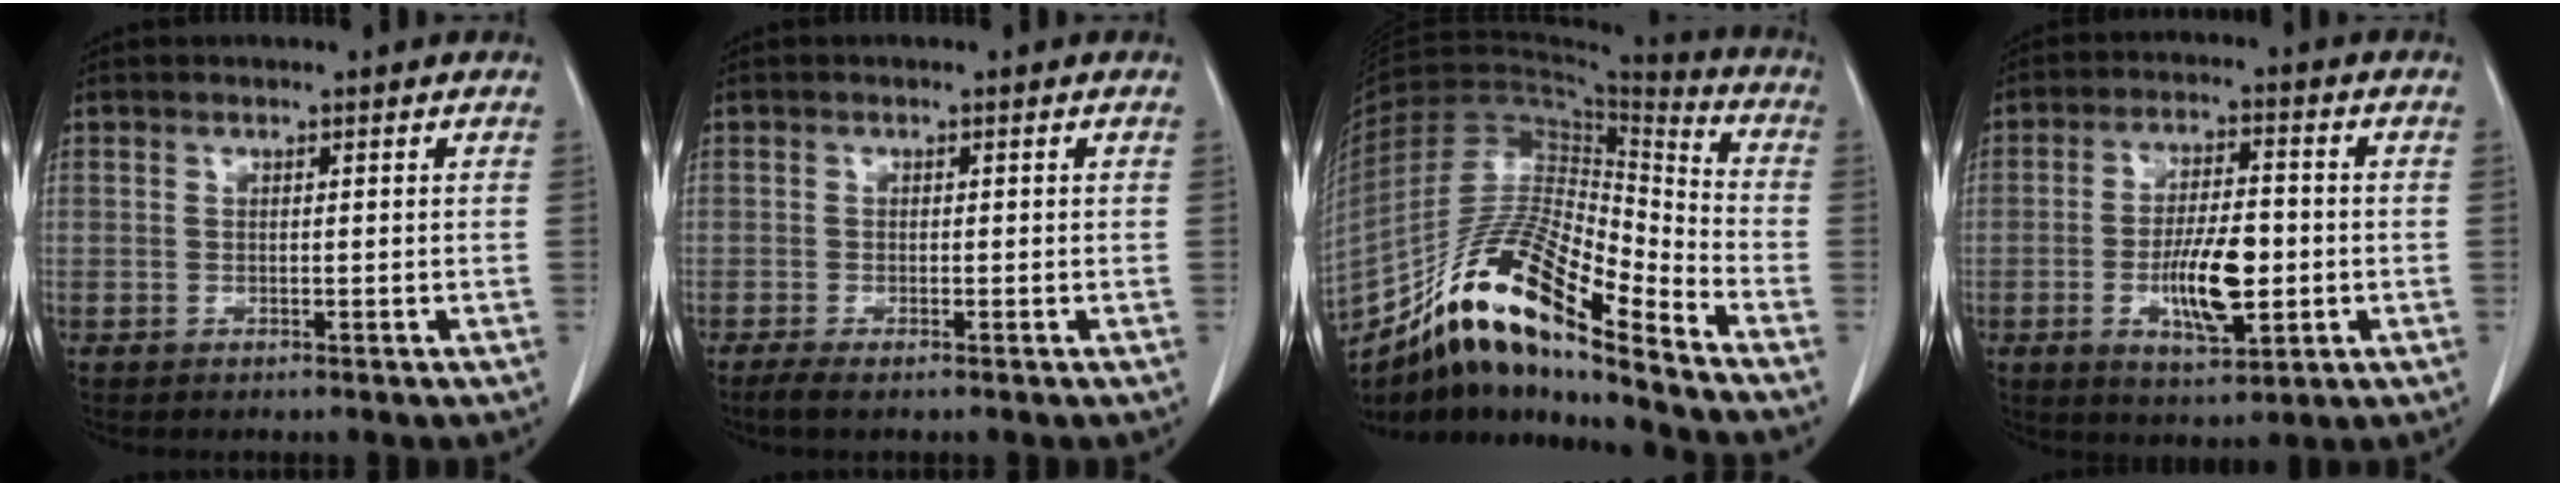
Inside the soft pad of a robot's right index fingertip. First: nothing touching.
{"total": 2.2, "force": [-1.6, 0.4, 1.5], "torque": [-0.030, -0.006, -0.030]}
{"total": 19.8, "force": [-13.9, 3.0, 13.8], "torque": [-0.275, 0.000, -0.249]}
{"total": 10.1, "force": [-2.1, 3.2, 9.4], "torque": [-0.173, -0.003, -0.031]}